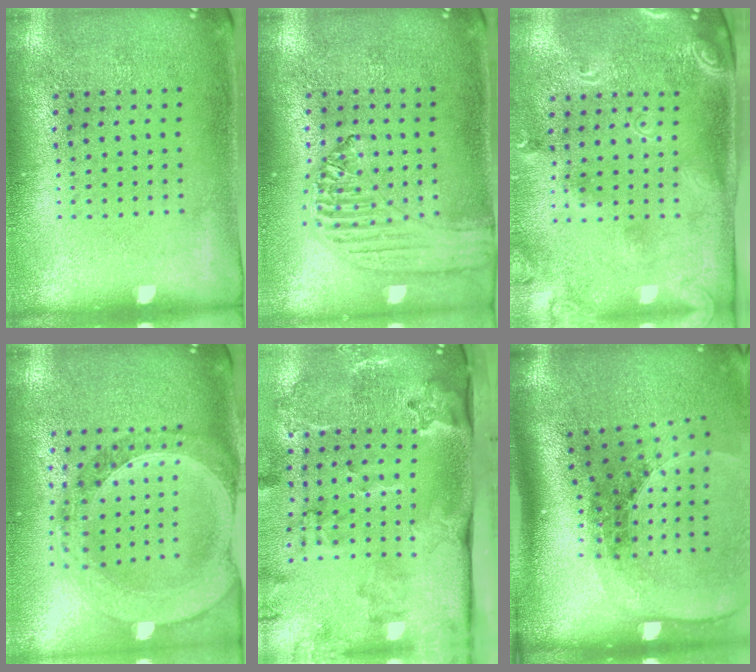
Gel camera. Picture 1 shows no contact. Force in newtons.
{"total": 1.2, "press": 1.2, "slide": 0.2}
{"total": 2.5, "press": 1.8, "slide": 1.7}
{"total": 1.4, "press": 1.4, "slide": 0.3}
{"total": 4.0, "press": 2.7, "slide": 2.9}
{"total": 2.6, "press": 1.9, "slide": 1.8}